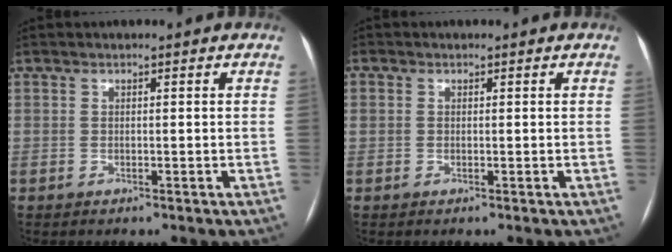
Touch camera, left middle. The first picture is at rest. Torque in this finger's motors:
{"motor_torque": [1.19, -0.95, 1.05, 0.21]}